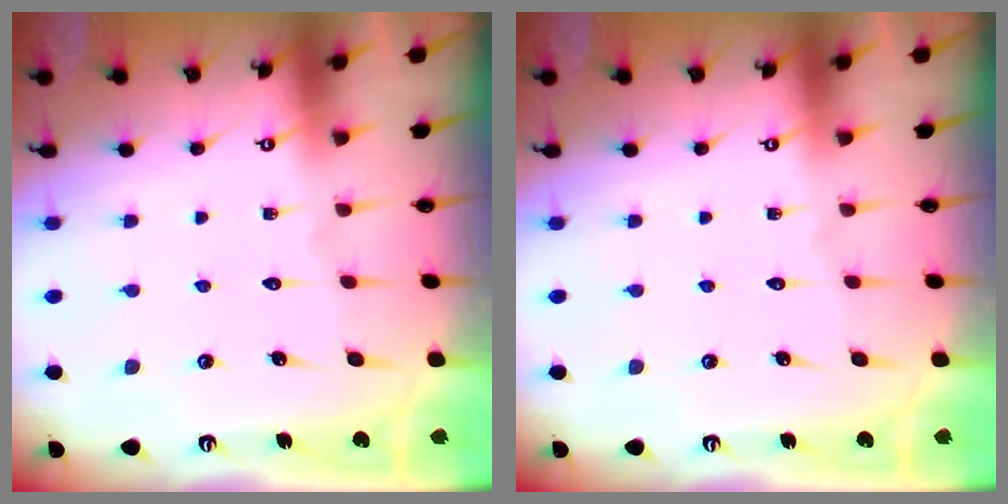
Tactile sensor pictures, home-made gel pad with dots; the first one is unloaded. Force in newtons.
{"total": 0.0}